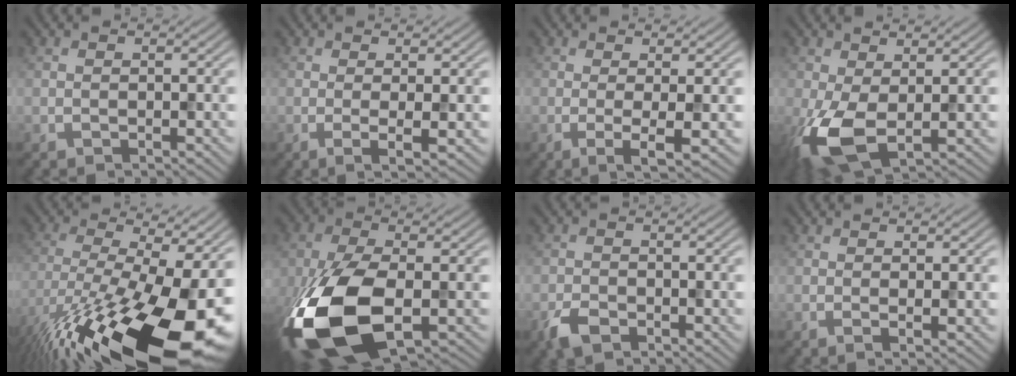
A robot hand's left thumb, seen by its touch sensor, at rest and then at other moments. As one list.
[{"total": 2.8, "force": [0.2, 0.5, 2.8], "torque": [-0.047, -0.001, 0.004]}, {"total": 3.7, "force": [0.0, 0.6, 3.6], "torque": [-0.062, -0.001, 0.001]}, {"total": 7.3, "force": [-1.1, 3.9, 6.1], "torque": [-0.147, -0.010, -0.021]}, {"total": 20.1, "force": [-10.0, 7.1, 15.9], "torque": [-0.293, -0.033, -0.155]}, {"total": 15.8, "force": [-5.1, 8.5, 12.3], "torque": [-0.302, -0.044, -0.081]}, {"total": 2.8, "force": [-2.1, 1.3, 1.3], "torque": [-0.029, -0.007, -0.041]}, {"total": 1.1, "force": [0.1, 0.2, 1.0], "torque": [-0.021, 0.001, -0.002]}]